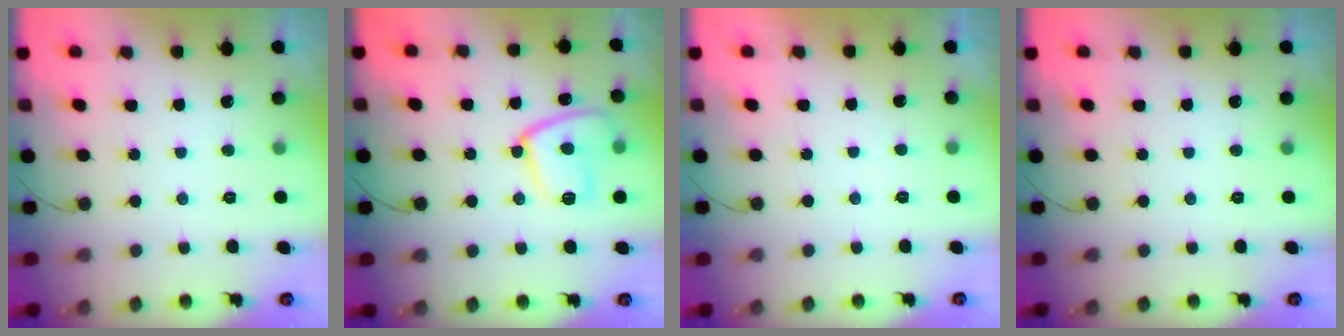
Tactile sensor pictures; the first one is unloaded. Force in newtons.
{"total": 12.7, "press": 12.7, "slide": 1.3}
{"total": 0.8, "press": 0.7, "slide": 0.5}
{"total": 0.0}